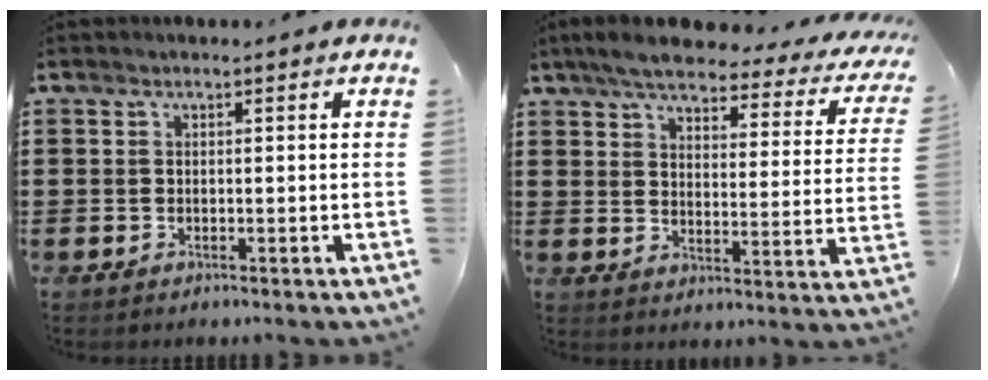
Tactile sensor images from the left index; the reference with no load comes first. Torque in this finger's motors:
{"motor_torque": [2.14, 0.00, 0.59, 0.01]}